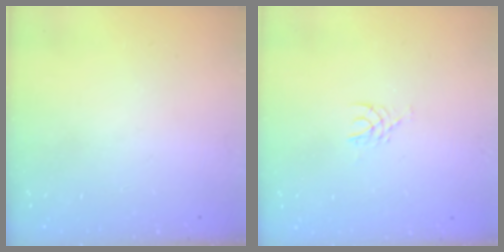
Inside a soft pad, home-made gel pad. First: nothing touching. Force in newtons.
{"total": 2.5, "press": 2.5, "slide": 0.2}